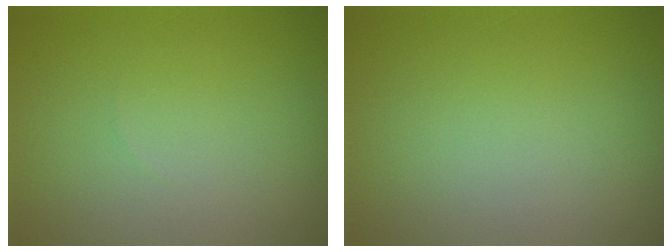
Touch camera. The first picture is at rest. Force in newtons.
{"total": 0.0}